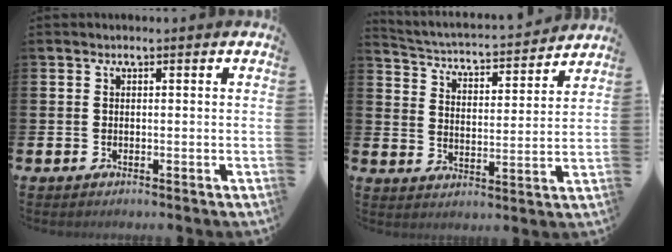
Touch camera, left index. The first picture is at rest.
{"total": 3.8, "force": [3.6, 0.8, 0.8], "torque": [-0.040, -0.040, 0.053]}